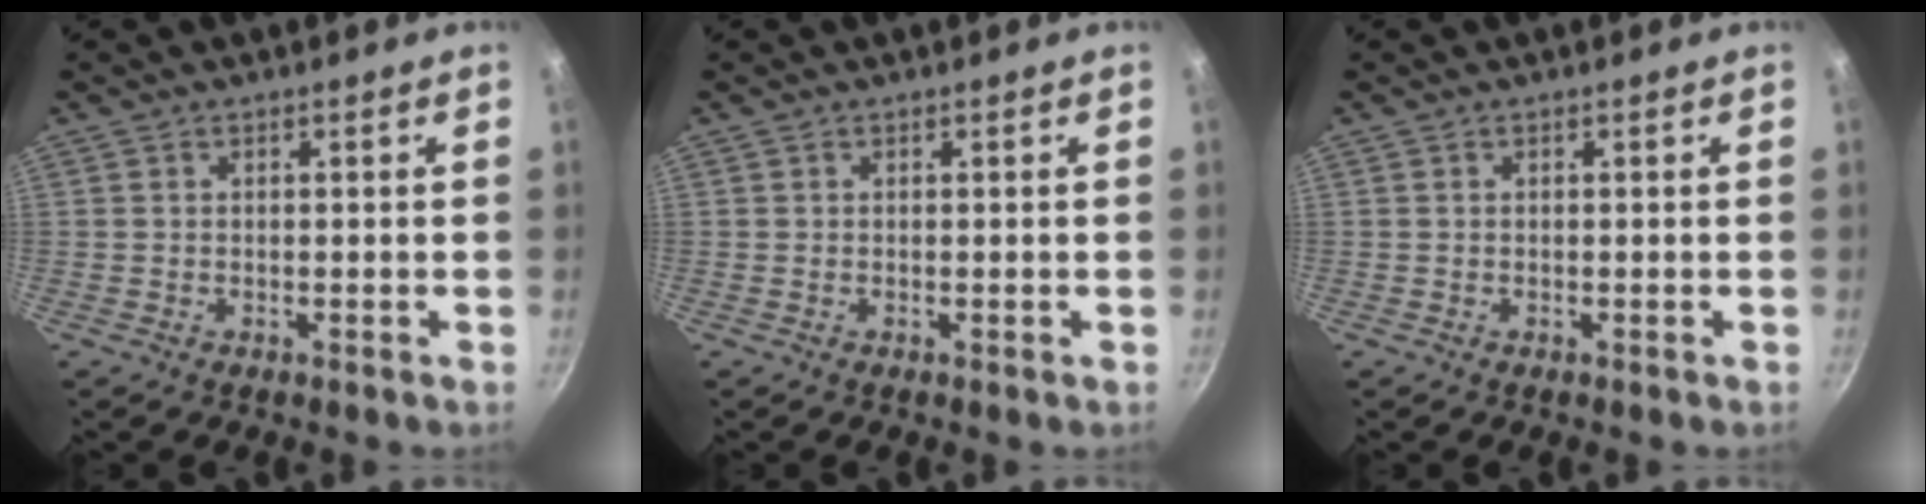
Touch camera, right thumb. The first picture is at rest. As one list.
[{"total": 0.0}, {"total": 0.0}]